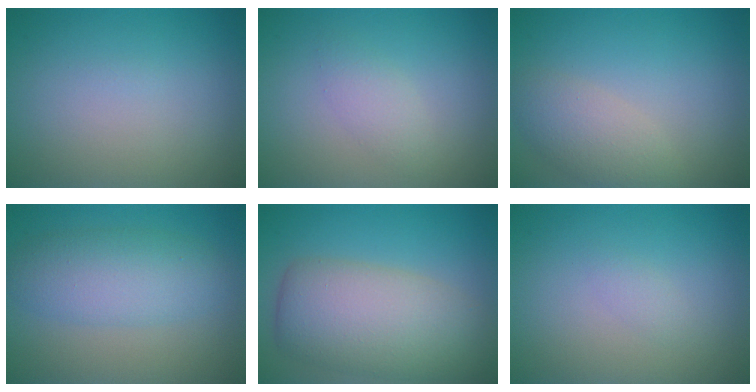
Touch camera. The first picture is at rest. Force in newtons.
{"total": 1.7, "press": 1.7, "slide": 0.1}
{"total": 3.2, "press": 3.2, "slide": 0.2}
{"total": 4.9, "press": 4.9, "slide": 0.1}
{"total": 8.2, "press": 8.2, "slide": 0.3}
{"total": 0.7, "press": 0.7, "slide": 0.0}